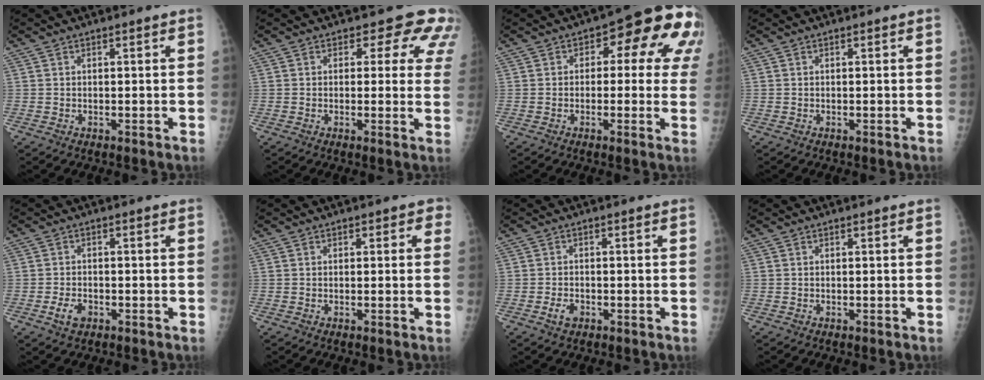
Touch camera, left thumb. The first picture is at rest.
{"total": 8.2, "force": [5.1, 5.0, 4.1], "torque": [-0.003, -0.016, 0.033]}
{"total": 14.0, "force": [3.4, 7.5, 11.3], "torque": [-0.081, 0.017, 0.026]}
{"total": 0.0}
{"total": 3.5, "force": [-1.7, 2.2, 2.1], "torque": [-0.035, 0.009, -0.030]}
{"total": 2.1, "force": [0.6, 1.6, 1.2], "torque": [0.012, 0.004, -0.001]}
{"total": 2.7, "force": [-1.4, 1.7, 1.5], "torque": [-0.025, 0.008, -0.024]}
{"total": 0.0}